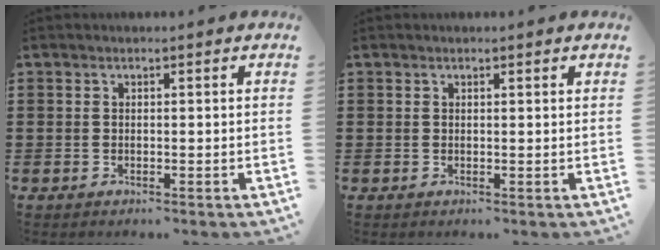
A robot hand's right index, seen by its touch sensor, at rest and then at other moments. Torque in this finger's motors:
{"motor_torque": [-0.31, 0.05, 0.00, -0.01]}